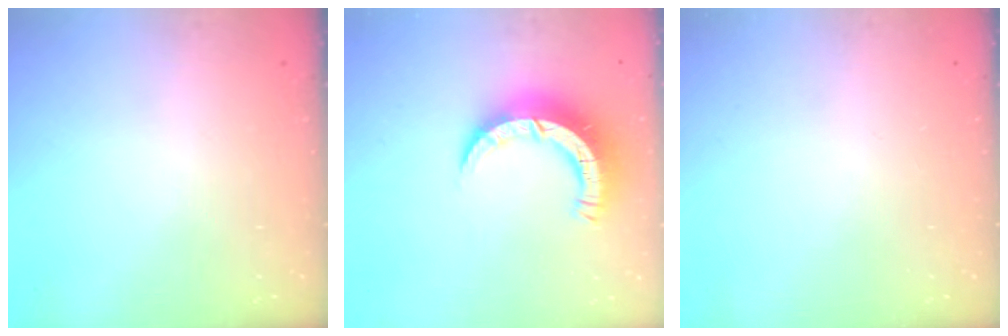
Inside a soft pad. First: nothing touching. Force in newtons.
{"total": 10.6, "press": 10.5, "slide": 1.4}
{"total": 0.0}